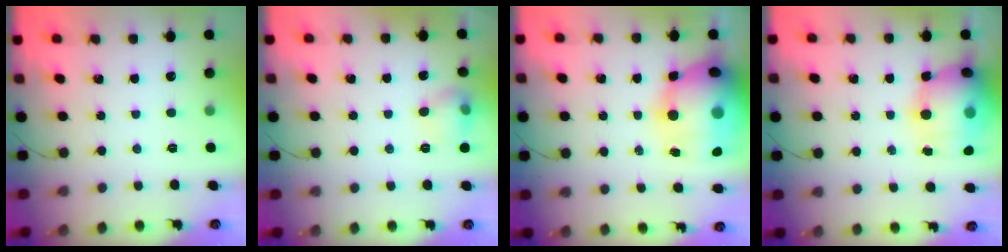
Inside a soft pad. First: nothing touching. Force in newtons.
{"total": 7.8, "press": 7.7, "slide": 0.8}
{"total": 24.2, "press": 23.6, "slide": 5.5}
{"total": 17.9, "press": 17.4, "slide": 4.2}